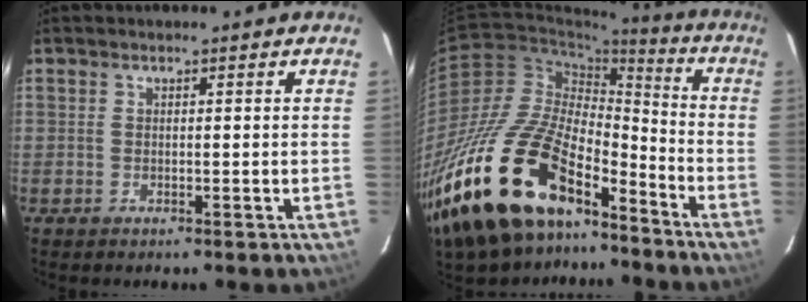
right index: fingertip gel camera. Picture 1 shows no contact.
{"total": 30.1, "force": [-20.3, 12.8, 18.2], "torque": [-0.364, -0.017, -0.347]}